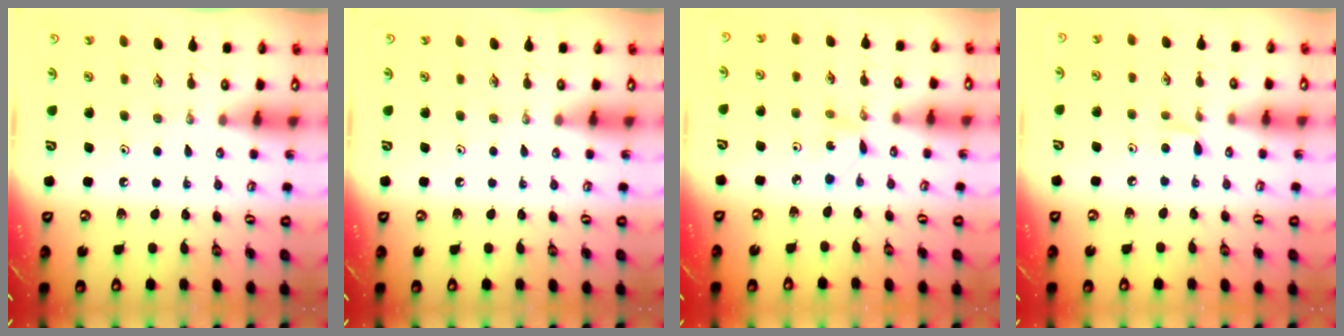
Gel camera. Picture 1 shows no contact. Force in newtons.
{"total": 0.0}
{"total": 3.5, "press": 3.5, "slide": 0.2}
{"total": 5.7, "press": 5.7, "slide": 0.8}